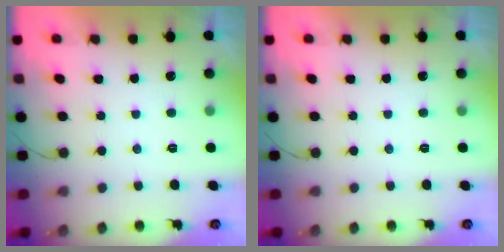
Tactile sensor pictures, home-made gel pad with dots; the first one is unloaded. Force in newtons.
{"total": 0.0}